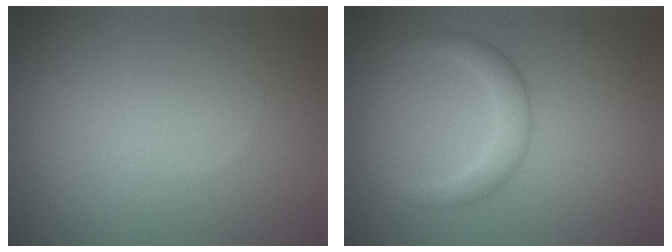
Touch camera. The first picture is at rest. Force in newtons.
{"total": 2.3, "press": 2.3, "slide": 0.1}